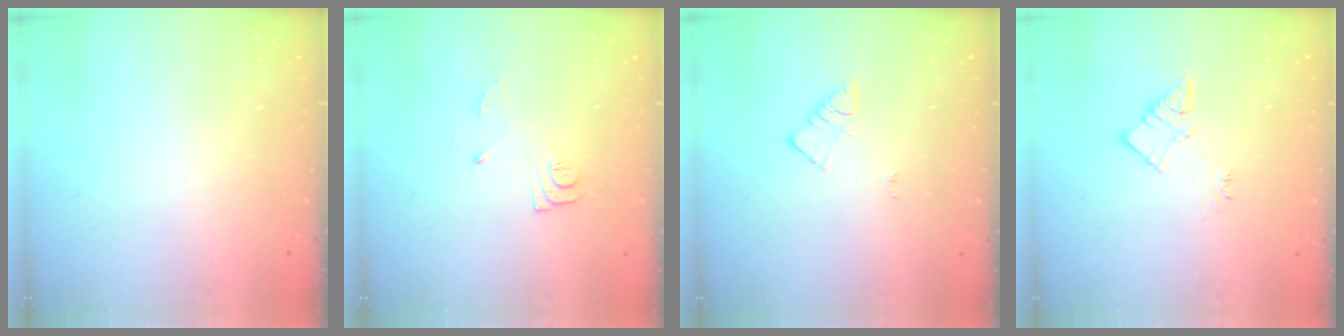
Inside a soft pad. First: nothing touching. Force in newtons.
{"total": 8.4, "press": 8.3, "slide": 0.8}
{"total": 3.1, "press": 3.1, "slide": 0.2}
{"total": 6.9, "press": 6.8, "slide": 0.3}